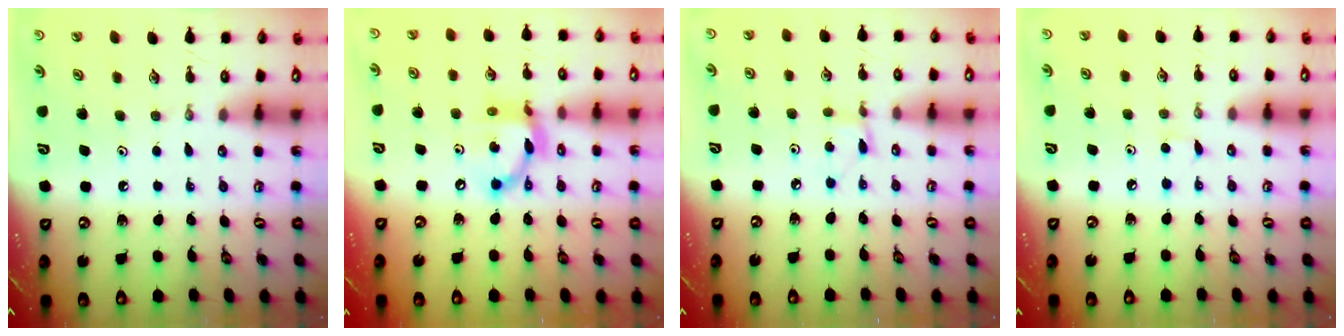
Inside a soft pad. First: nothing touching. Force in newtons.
{"total": 12.6, "press": 12.6, "slide": 0.8}
{"total": 2.0, "press": 2.0, "slide": 0.1}
{"total": 3.4, "press": 3.4, "slide": 0.4}